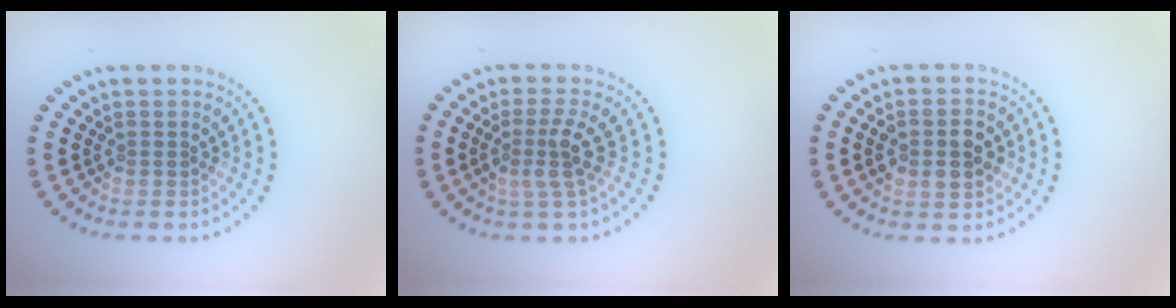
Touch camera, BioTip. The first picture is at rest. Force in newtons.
{"total": 2.7, "press": 2.0, "slide": 1.9}
{"total": 3.8, "press": 3.8, "slide": 0.2}